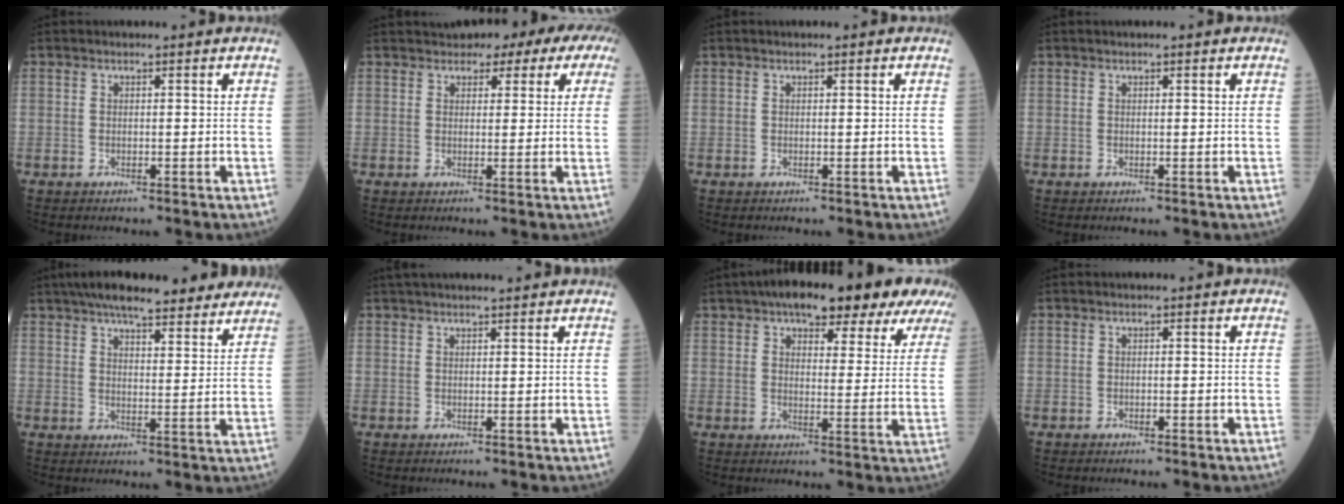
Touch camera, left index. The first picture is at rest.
{"total": 9.1, "force": [5.8, 3.8, 5.9], "torque": [-0.072, 0.038, 0.060]}
{"total": 0.0}
{"total": 0.5, "force": [0.2, 0.2, 0.4], "torque": [-0.009, 0.008, 0.001]}
{"total": 18.8, "force": [15.6, 4.1, 9.7], "torque": [-0.145, 0.035, 0.204]}
{"total": 6.2, "force": [5.6, 0.1, 2.8], "torque": [-0.037, 0.035, 0.077]}
{"total": 17.2, "force": [12.8, 5.4, 10.1], "torque": [-0.126, 0.035, 0.151]}
{"total": 0.0}